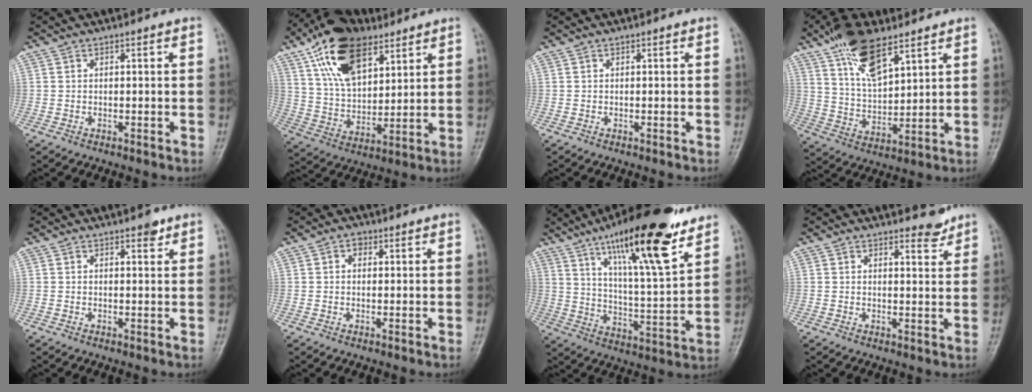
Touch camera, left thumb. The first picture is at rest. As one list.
[{"total": 17.5, "force": [9.6, 9.4, 11.2], "torque": [-0.170, -0.026, 0.175]}, {"total": 0.0}, {"total": 12.8, "force": [8.1, 5.3, 8.3], "torque": [-0.133, -0.034, 0.156]}, {"total": 1.7, "force": [1.1, 0.8, 0.9], "torque": [-0.003, -0.004, 0.012]}, {"total": 1.8, "force": [0.6, 1.5, 0.9], "torque": [-0.001, 0.002, 0.003]}, {"total": 21.2, "force": [13.4, 4.3, 15.8], "torque": [-0.229, -0.060, 0.220]}, {"total": 2.7, "force": [2.5, 0.9, 0.7], "torque": [0.002, -0.021, 0.032]}]